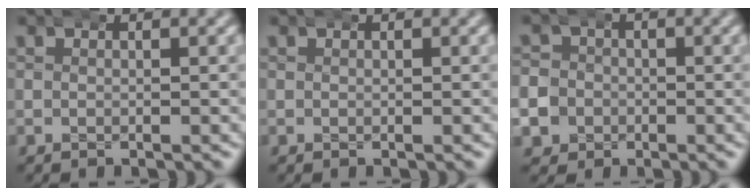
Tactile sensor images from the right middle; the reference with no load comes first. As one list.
[{"total": 0.0}, {"total": 5.9, "force": [-1.5, 5.5, 1.3], "torque": [-0.037, -0.014, -0.031]}]